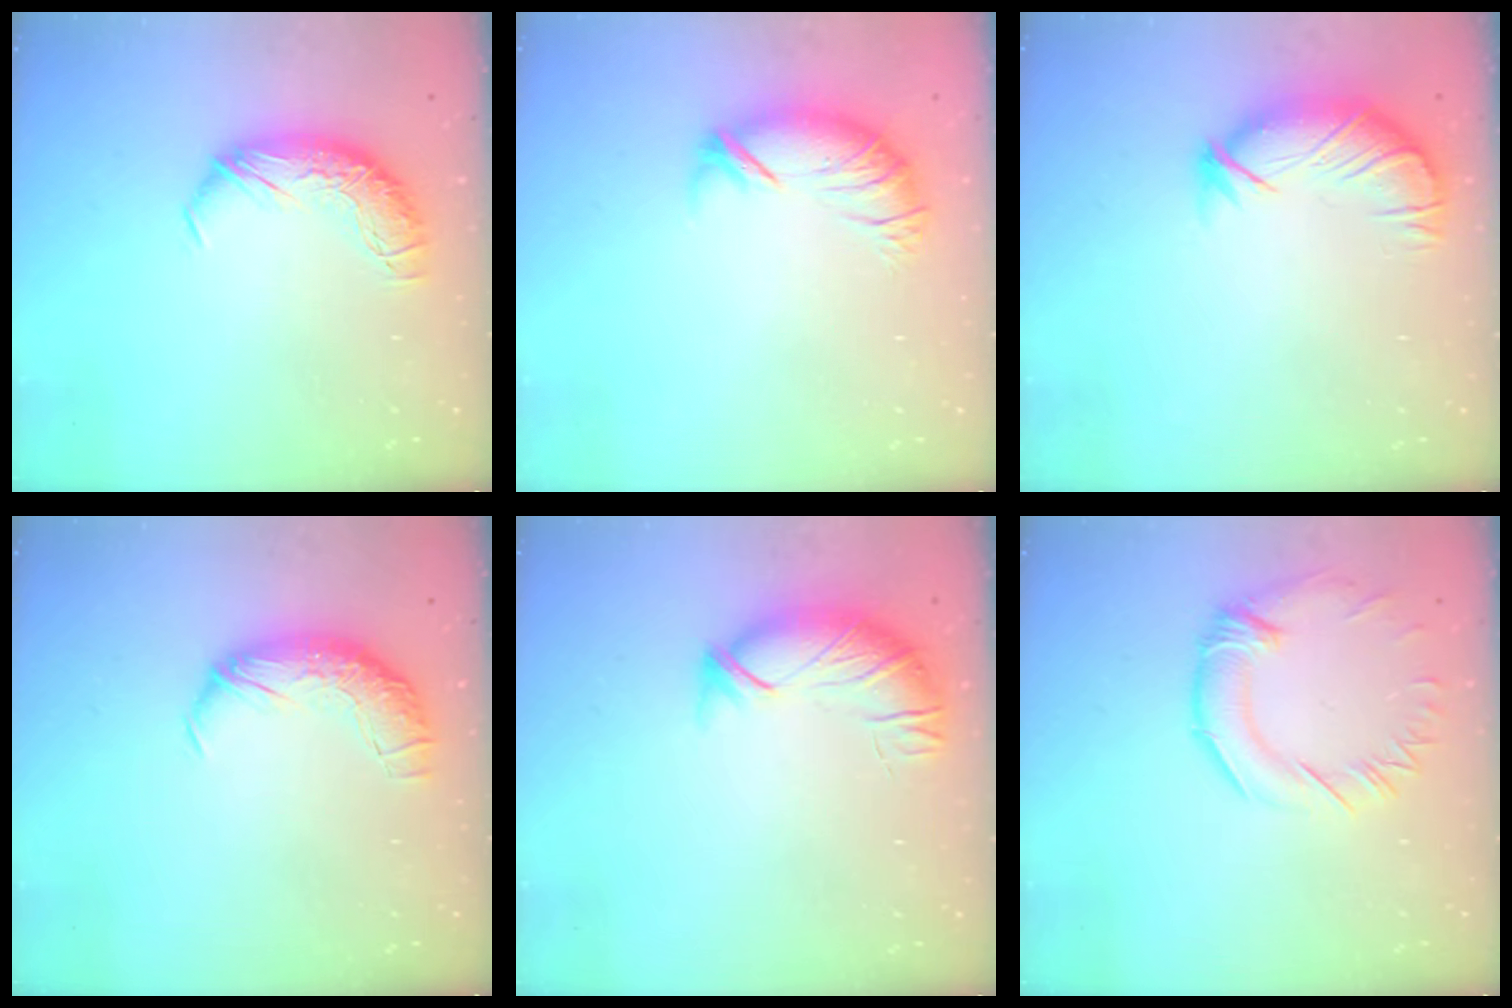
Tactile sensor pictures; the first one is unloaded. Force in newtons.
{"total": 2.6, "press": 1.5, "slide": 2.1}
{"total": 3.8, "press": 3.2, "slide": 2.0}
{"total": 2.4, "press": 1.2, "slide": 2.1}
{"total": 3.9, "press": 3.2, "slide": 2.4}
{"total": 1.3, "press": 0.4, "slide": 1.3}